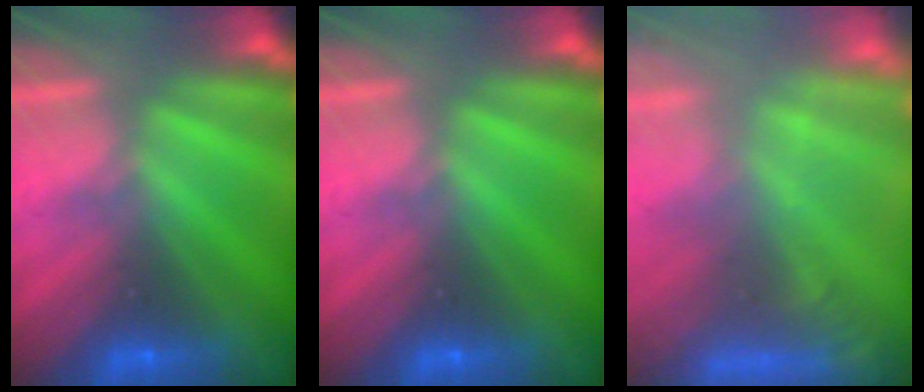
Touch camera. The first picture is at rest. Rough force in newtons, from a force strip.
{"total": 0.0}
{"total": 6.1}